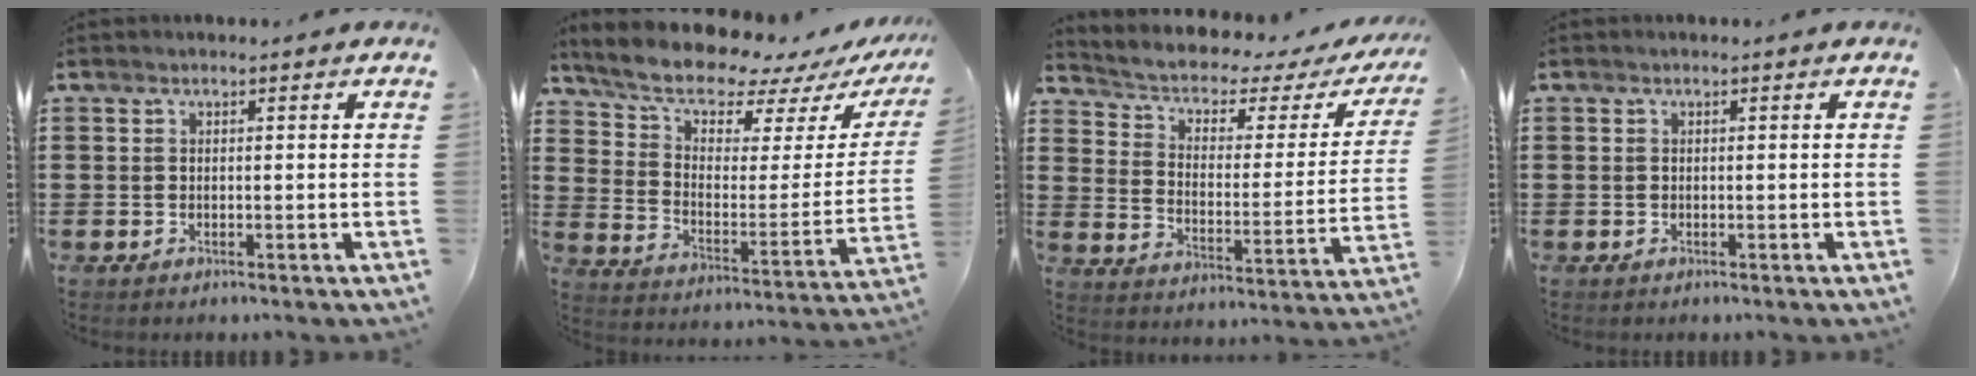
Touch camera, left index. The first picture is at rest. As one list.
[{"total": 9.6, "force": [8.6, 2.5, 3.4], "torque": [-0.098, -0.064, 0.147]}, {"total": 3.0, "force": [1.9, 1.5, 1.8], "torque": [-0.052, -0.022, 0.021]}, {"total": 0.0}]